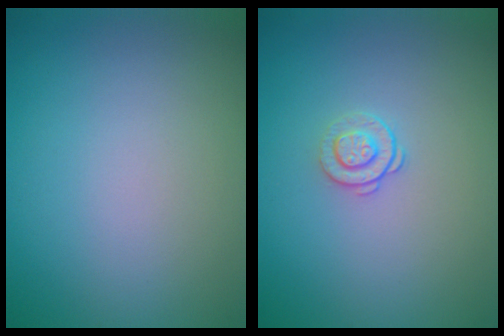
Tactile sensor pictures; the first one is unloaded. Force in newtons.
{"total": 1.4, "press": 0.9, "slide": 1.0}